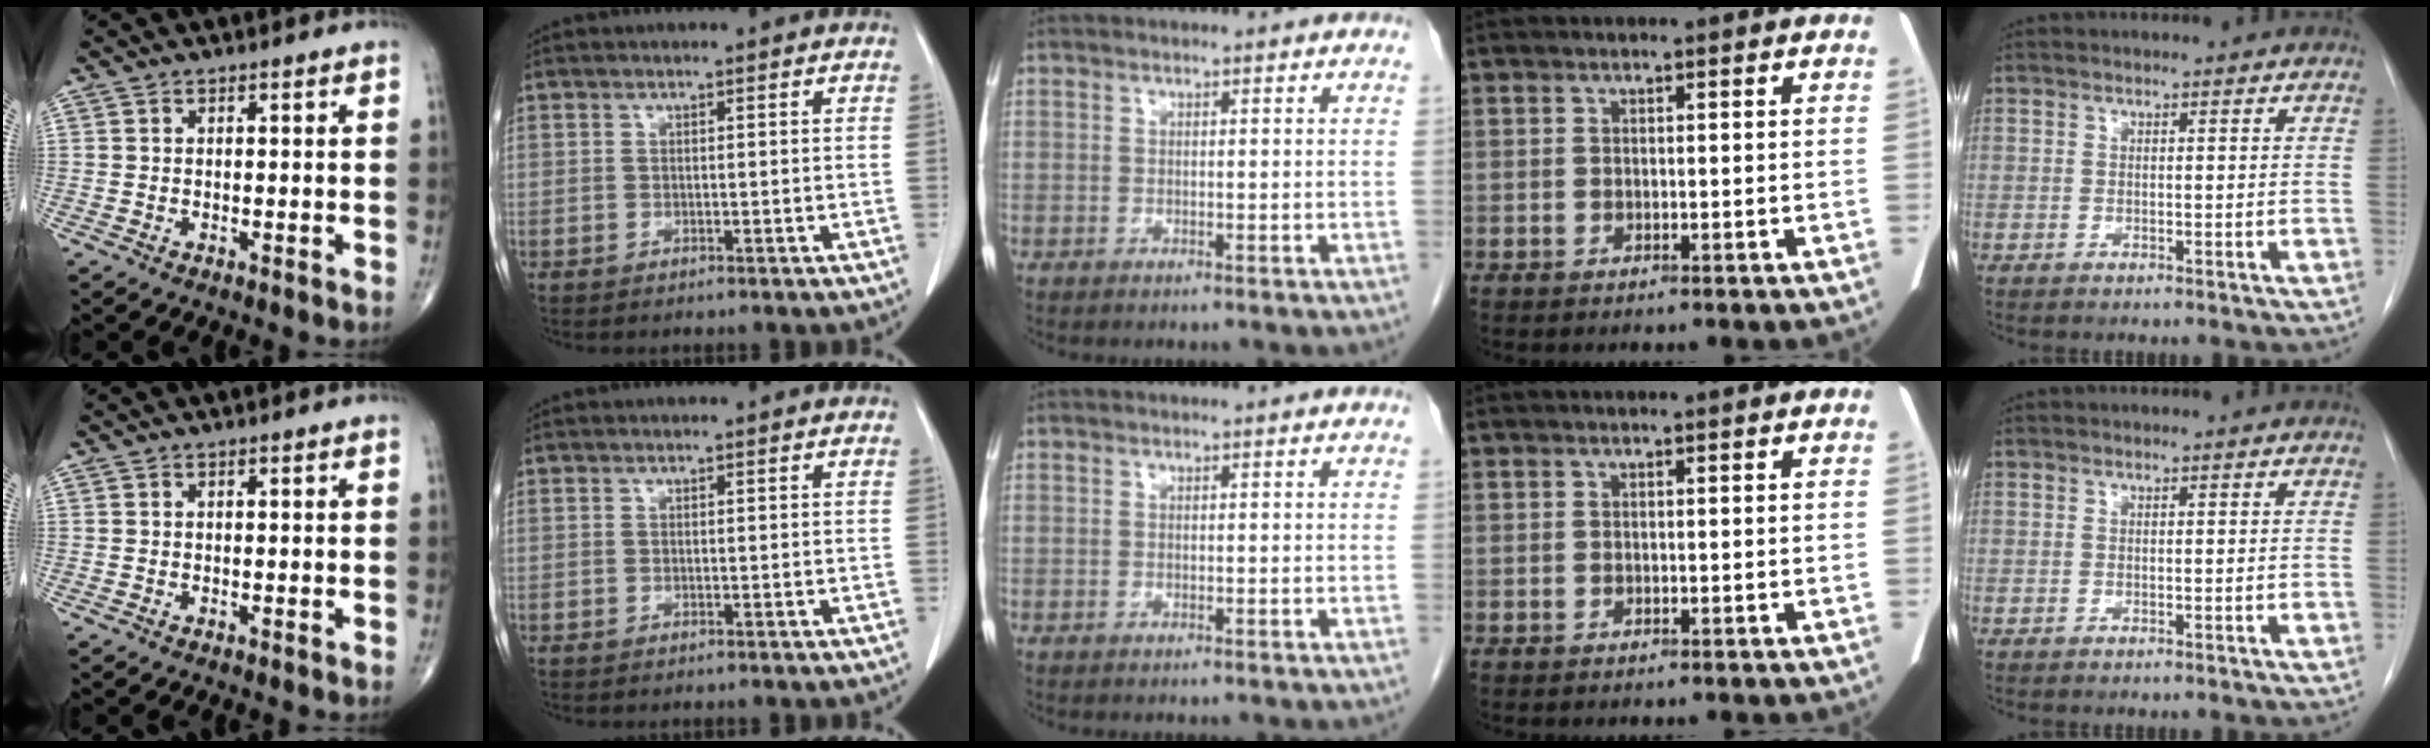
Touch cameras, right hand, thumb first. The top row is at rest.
{}